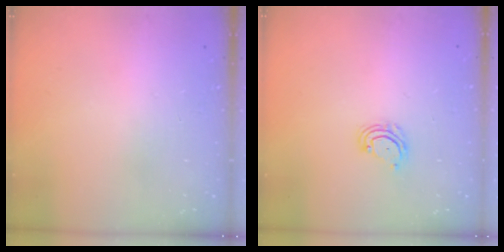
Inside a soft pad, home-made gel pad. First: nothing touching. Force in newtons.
{"total": 5.6, "press": 5.5, "slide": 0.5}